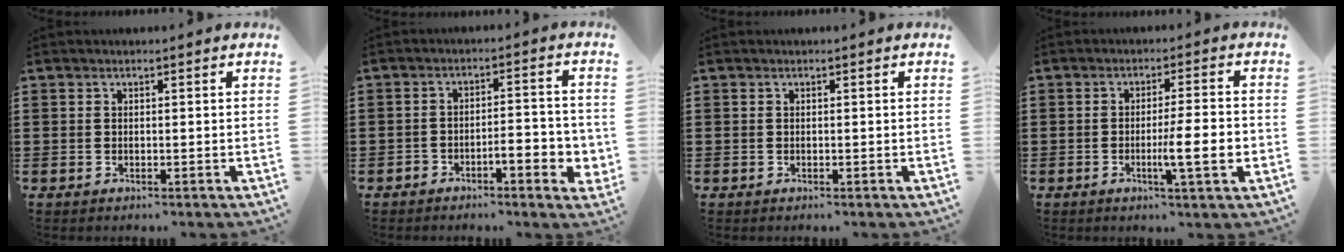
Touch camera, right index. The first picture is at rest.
{"total": 4.5, "force": [-2.4, 1.6, 3.4], "torque": [-0.058, 0.006, -0.045]}
{"total": 0.0}
{"total": 7.7, "force": [-1.8, 0.7, 7.4], "torque": [-0.111, -0.009, -0.031]}